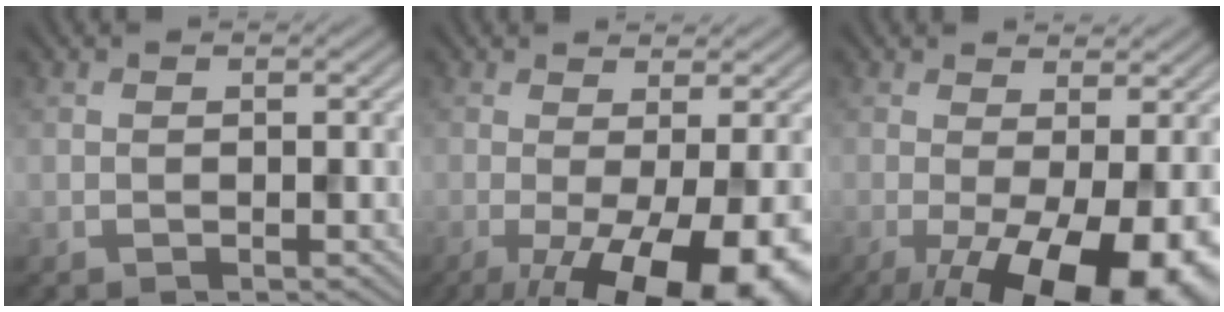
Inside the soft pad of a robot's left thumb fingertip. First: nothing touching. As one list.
[{"total": 13.8, "force": [-4.8, 4.1, 12.2], "torque": [-0.162, -0.011, -0.062]}, {"total": 13.8, "force": [-4.7, 4.6, 12.1], "torque": [-0.177, -0.015, -0.059]}]